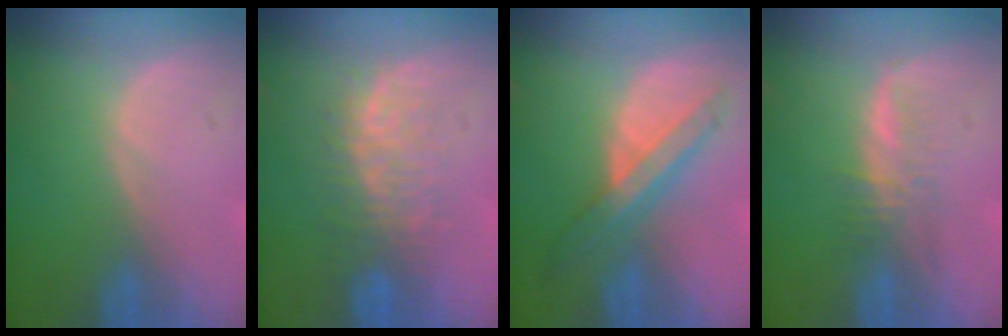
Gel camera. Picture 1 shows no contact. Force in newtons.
{"total": 6.7, "press": 6.6, "slide": 1.2}
{"total": 7.2, "press": 6.2, "slide": 3.7}
{"total": 3.1, "press": 3.1, "slide": 0.5}